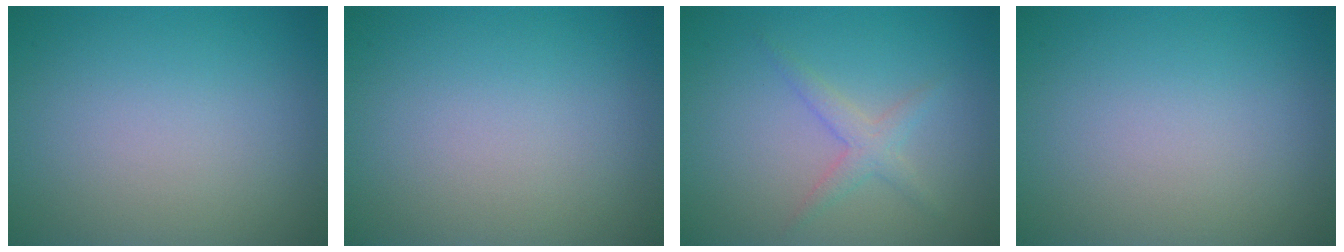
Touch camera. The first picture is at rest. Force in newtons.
{"total": 0.0}
{"total": 1.9, "press": 1.9, "slide": 0.1}
{"total": 0.0}